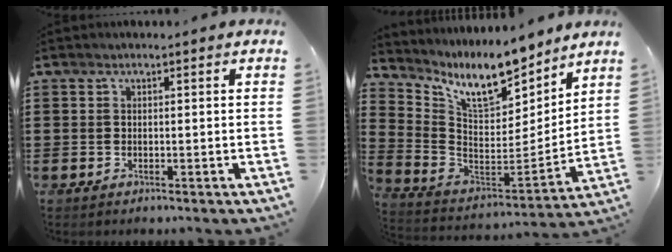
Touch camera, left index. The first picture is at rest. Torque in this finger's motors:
{"motor_torque": [0.42, -0.09, 0.45, 0.13]}